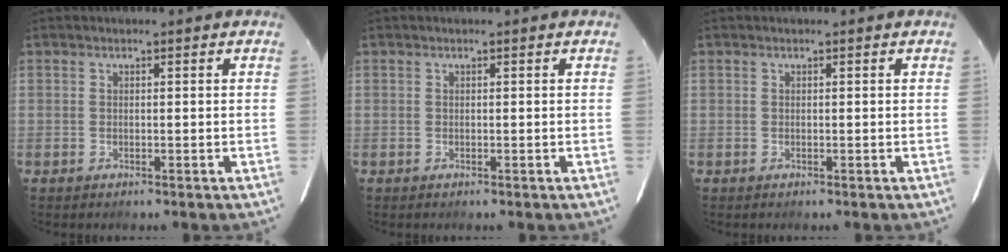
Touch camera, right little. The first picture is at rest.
{"total": 0.0}
{"total": 0.0}